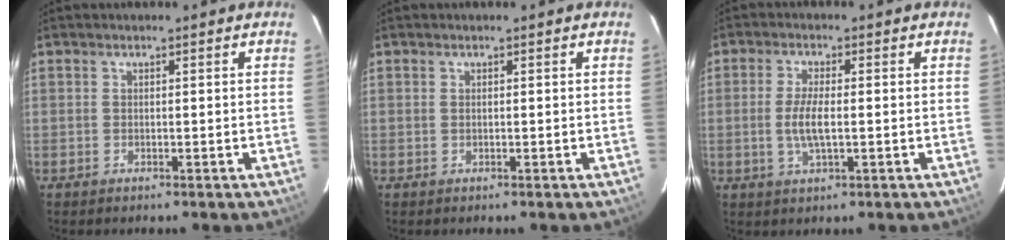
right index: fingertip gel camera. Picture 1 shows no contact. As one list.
[{"total": 0.0}, {"total": 4.8, "force": [-0.6, 1.3, 4.6], "torque": [-0.091, -0.005, -0.010]}]